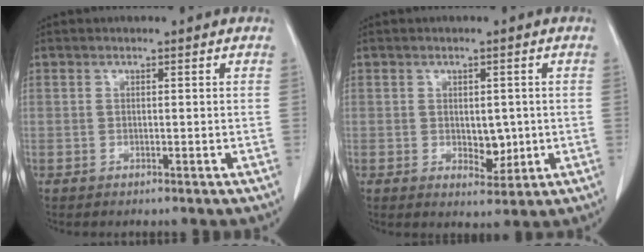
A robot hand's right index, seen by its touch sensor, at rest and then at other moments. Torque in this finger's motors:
{"motor_torque": [0.05, 0.04, 0.01, 0.02]}